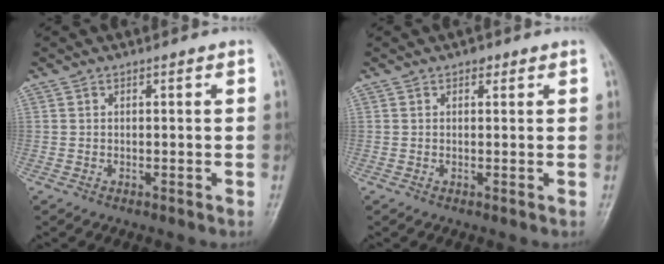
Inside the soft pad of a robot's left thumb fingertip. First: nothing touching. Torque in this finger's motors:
{"motor_torque": [0.33, -0.24, 0.29, -0.03, 0.00]}